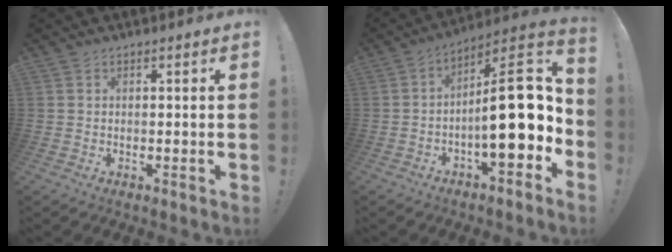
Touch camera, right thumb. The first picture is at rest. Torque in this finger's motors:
{"motor_torque": [2.86, 2.15, 1.98, -0.79, 0.53]}